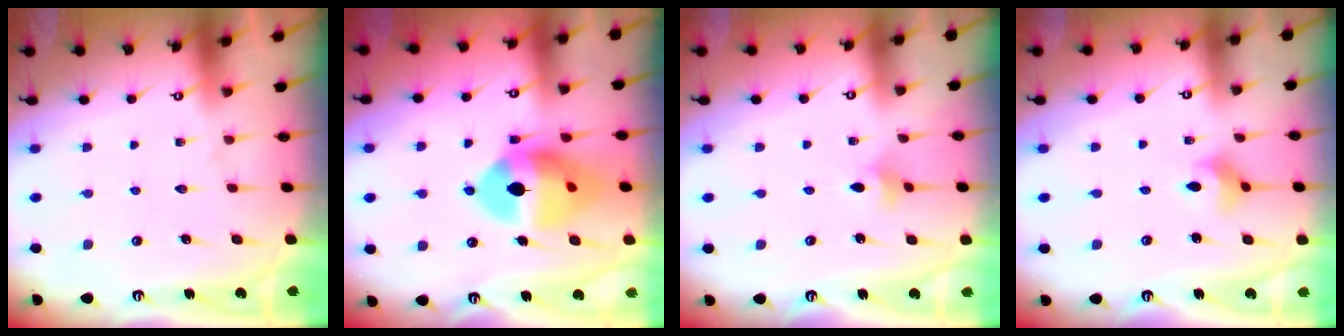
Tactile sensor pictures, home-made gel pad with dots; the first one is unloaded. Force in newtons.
{"total": 14.6, "press": 14.5, "slide": 2.0}
{"total": 3.1, "press": 3.1, "slide": 0.6}
{"total": 4.0, "press": 3.9, "slide": 0.7}